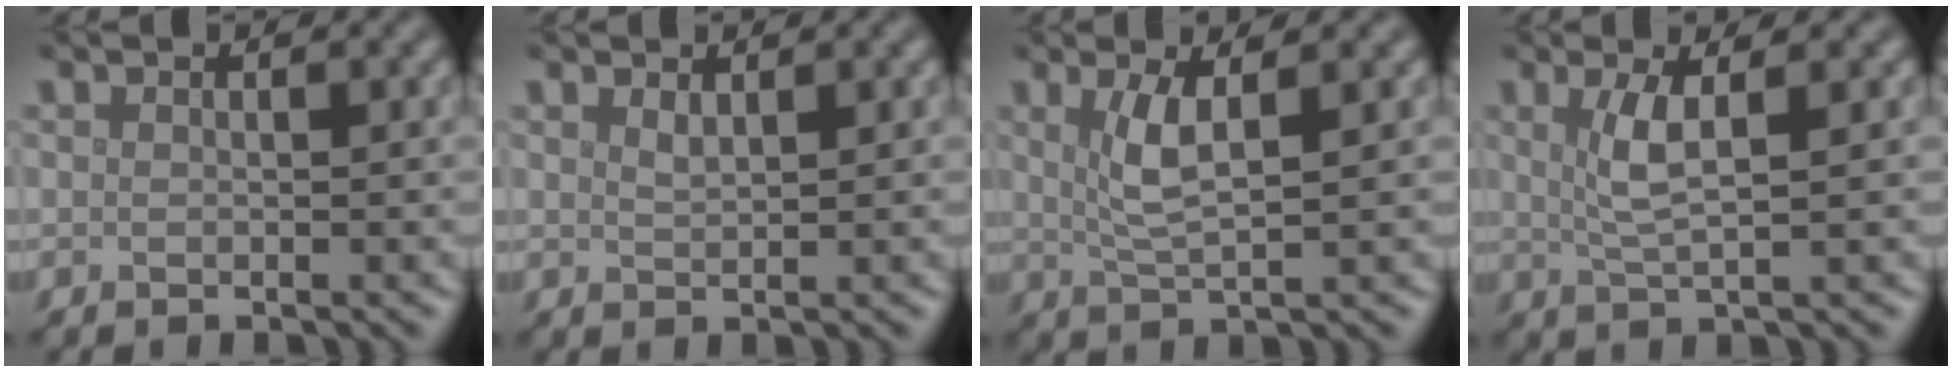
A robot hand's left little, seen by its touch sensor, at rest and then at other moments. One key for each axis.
{"total": 0.9, "fx": 0.8, "fy": 0.2, "fz": 0.5, "tx": -0.010, "ty": 0.000, "tz": 0.015}
{"total": 3.4, "fx": 1.1, "fy": 0.8, "fz": 3.1, "tx": -0.064, "ty": -0.003, "tz": 0.024}
{"total": 3.3, "fx": 0.9, "fy": 0.8, "fz": 3.1, "tx": -0.062, "ty": -0.002, "tz": 0.020}